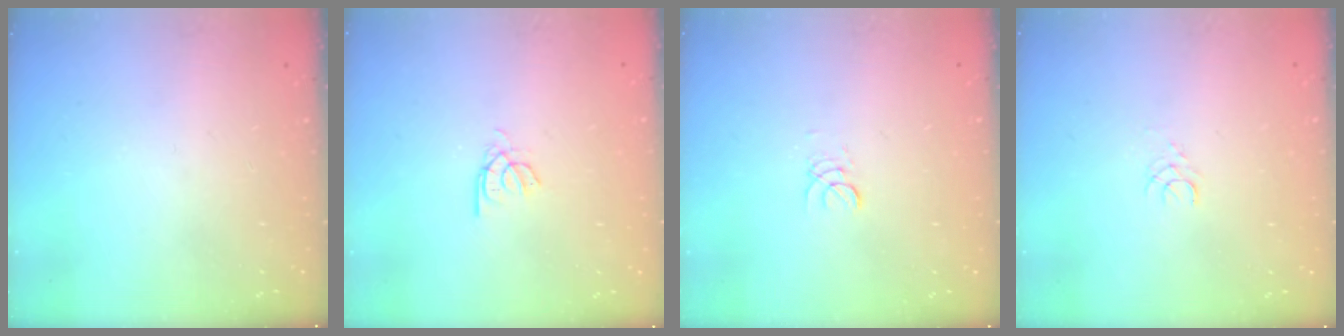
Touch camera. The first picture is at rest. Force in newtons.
{"total": 2.3, "press": 2.3, "slide": 0.2}
{"total": 2.0, "press": 2.0, "slide": 0.2}
{"total": 2.4, "press": 2.4, "slide": 0.3}